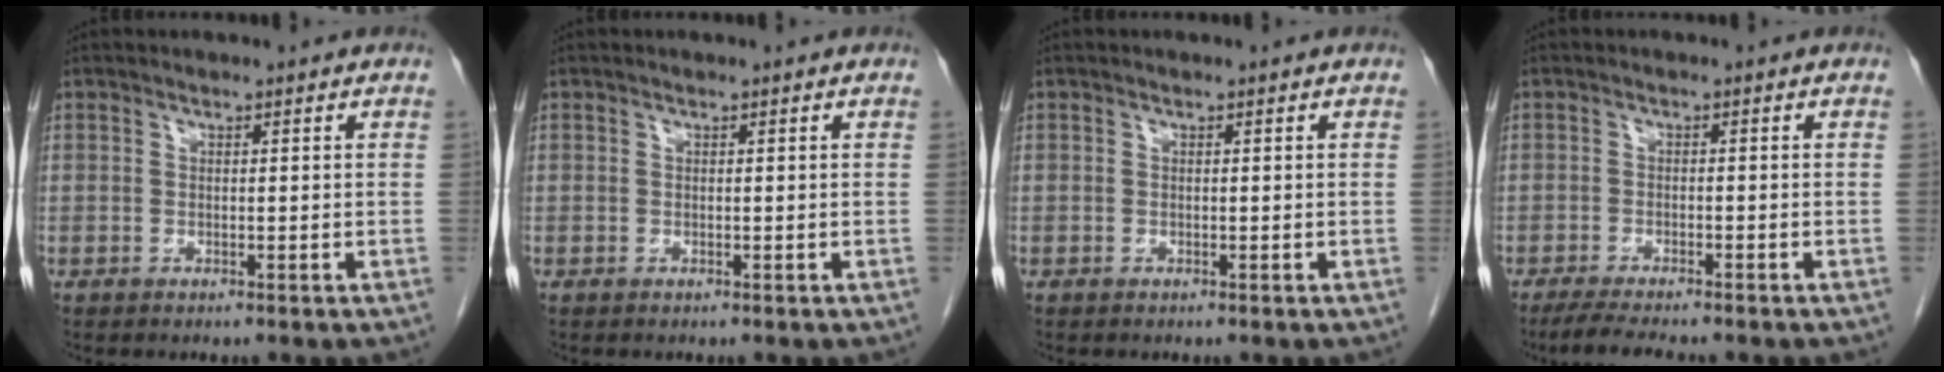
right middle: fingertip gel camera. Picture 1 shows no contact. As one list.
[{"total": 0.0}, {"total": 0.0}, {"total": 6.0, "force": [-5.0, 0.4, 3.2], "torque": [-0.053, -0.016, -0.079]}]